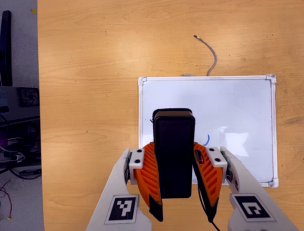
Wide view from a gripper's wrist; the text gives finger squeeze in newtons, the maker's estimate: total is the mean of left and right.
{"total": 7.2, "left": 6.2, "right": 8.1}